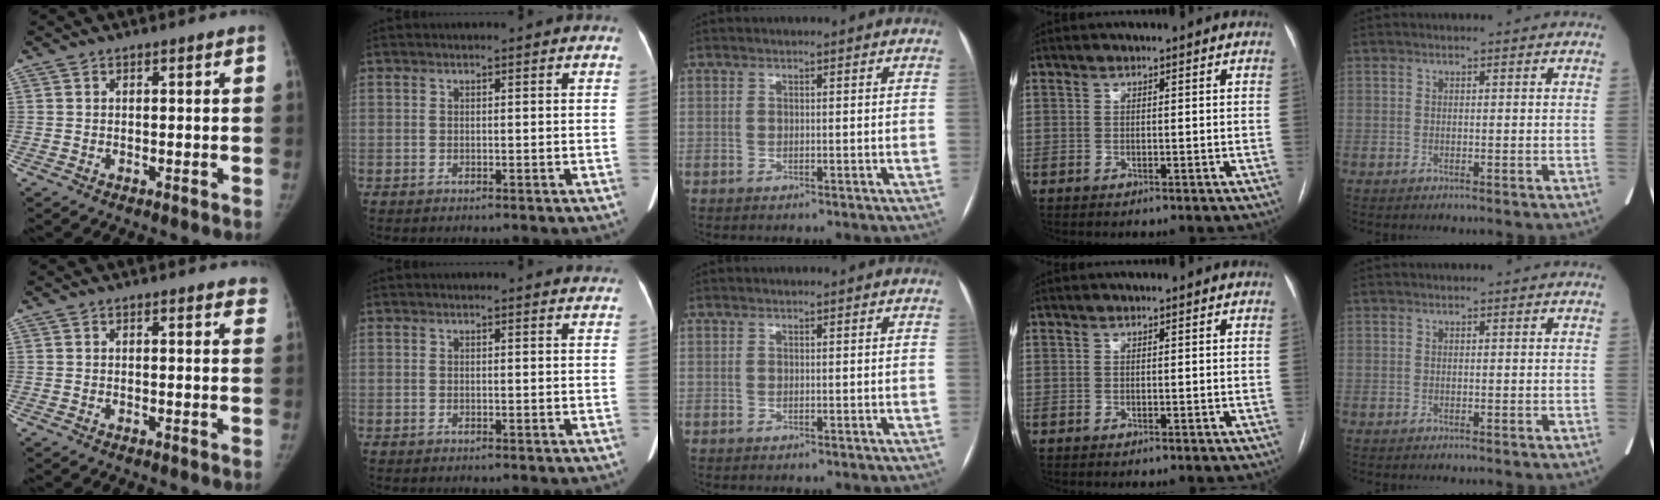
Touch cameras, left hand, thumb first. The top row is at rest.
{"thumb": {"total": 2.8, "force": [2.4, 0.9, 0.9], "torque": [0.010, -0.007, 0.012]}, "index": {"total": 1.8, "force": [1.8, 0.4, 0.1], "torque": [-0.013, -0.003, 0.004]}}